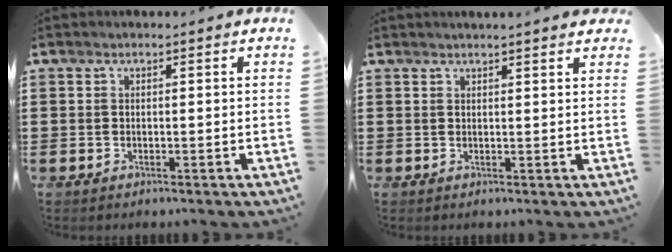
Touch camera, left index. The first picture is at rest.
{"total": 1.5, "force": [1.4, -0.1, 0.5], "torque": [-0.012, 0.000, 0.028]}